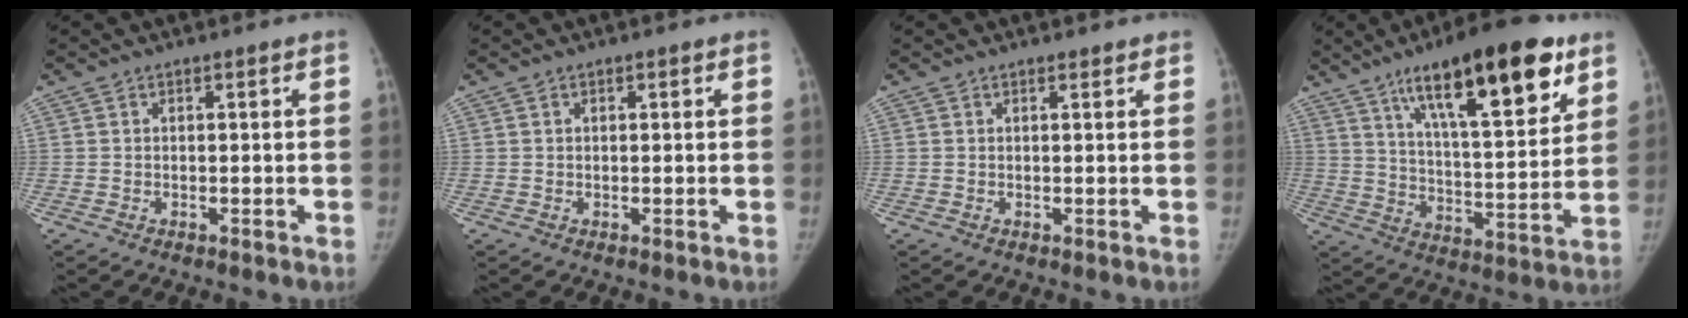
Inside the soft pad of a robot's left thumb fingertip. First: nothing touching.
{"total": 0.7, "force": [0.3, 0.5, 0.5], "torque": [-0.003, 0.002, 0.003]}
{"total": 0.7, "force": [0.6, 0.3, 0.2], "torque": [-0.005, -0.004, 0.007]}
{"total": 24.1, "force": [13.6, 7.2, 18.5], "torque": [-0.258, -0.046, 0.218]}